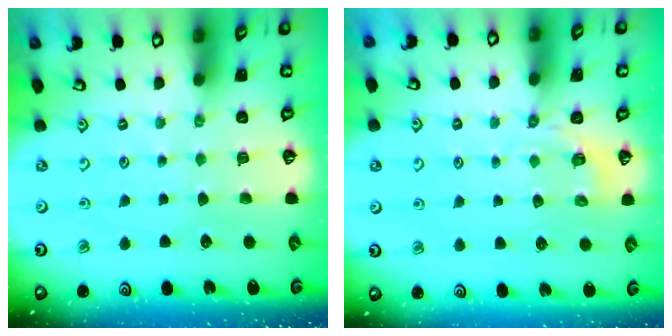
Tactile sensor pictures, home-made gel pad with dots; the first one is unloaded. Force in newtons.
{"total": 2.3, "press": 1.4, "slide": 1.8}